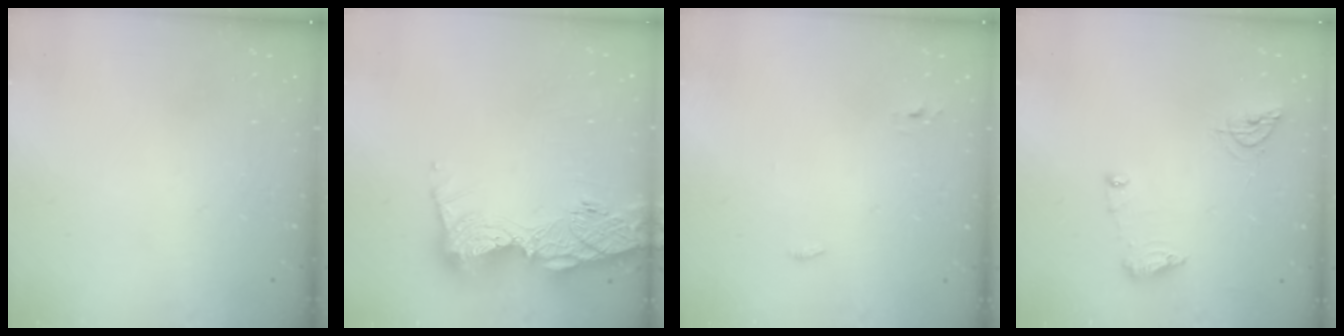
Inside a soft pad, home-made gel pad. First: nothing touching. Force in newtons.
{"total": 16.5, "press": 16.4, "slide": 1.6}
{"total": 2.8, "press": 2.6, "slide": 0.9}
{"total": 9.5, "press": 9.5, "slide": 0.9}